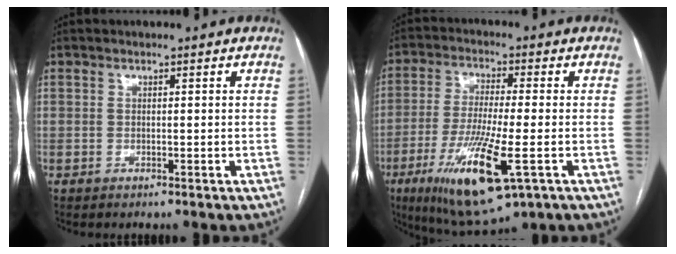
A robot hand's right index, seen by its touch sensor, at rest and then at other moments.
{"total": 14.9, "force": [-5.7, 2.3, 13.5], "torque": [-0.266, -0.035, -0.093]}